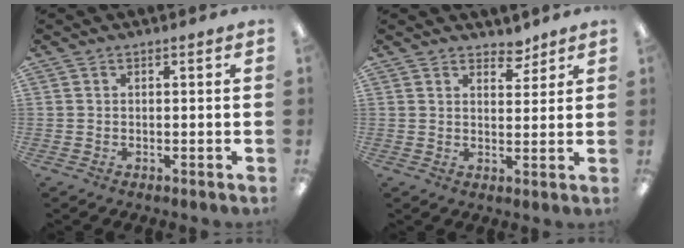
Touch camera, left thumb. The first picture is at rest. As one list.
[{"total": 4.2, "force": [3.6, 2.0, 0.9], "torque": [0.007, -0.026, 0.062]}]